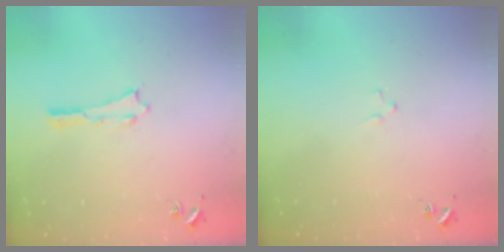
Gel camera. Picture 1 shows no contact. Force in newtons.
{"total": 1.2, "press": 1.2, "slide": 0.2}